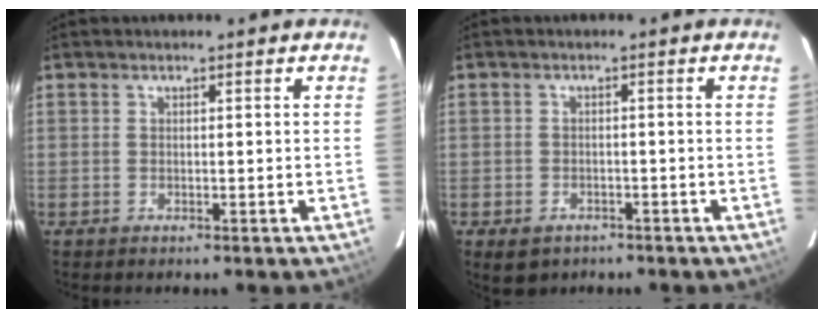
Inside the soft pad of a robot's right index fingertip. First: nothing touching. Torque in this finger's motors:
{"motor_torque": [0.38, -0.62, 0.07, 0.00]}